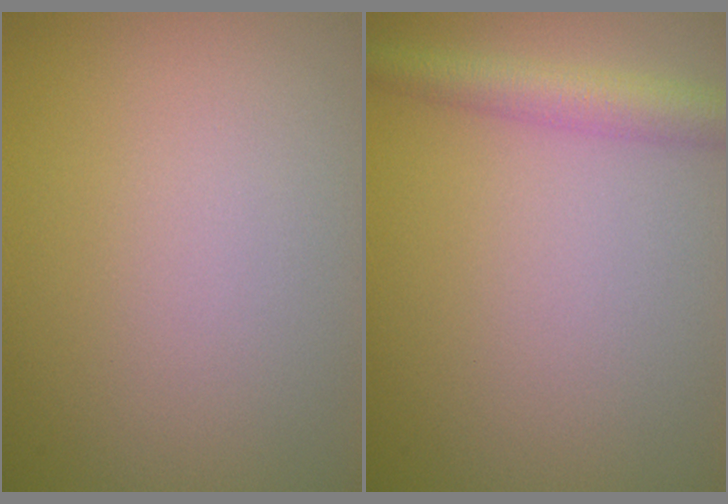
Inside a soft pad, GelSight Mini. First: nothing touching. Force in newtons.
{"total": 3.5, "press": 3.5, "slide": 0.1}